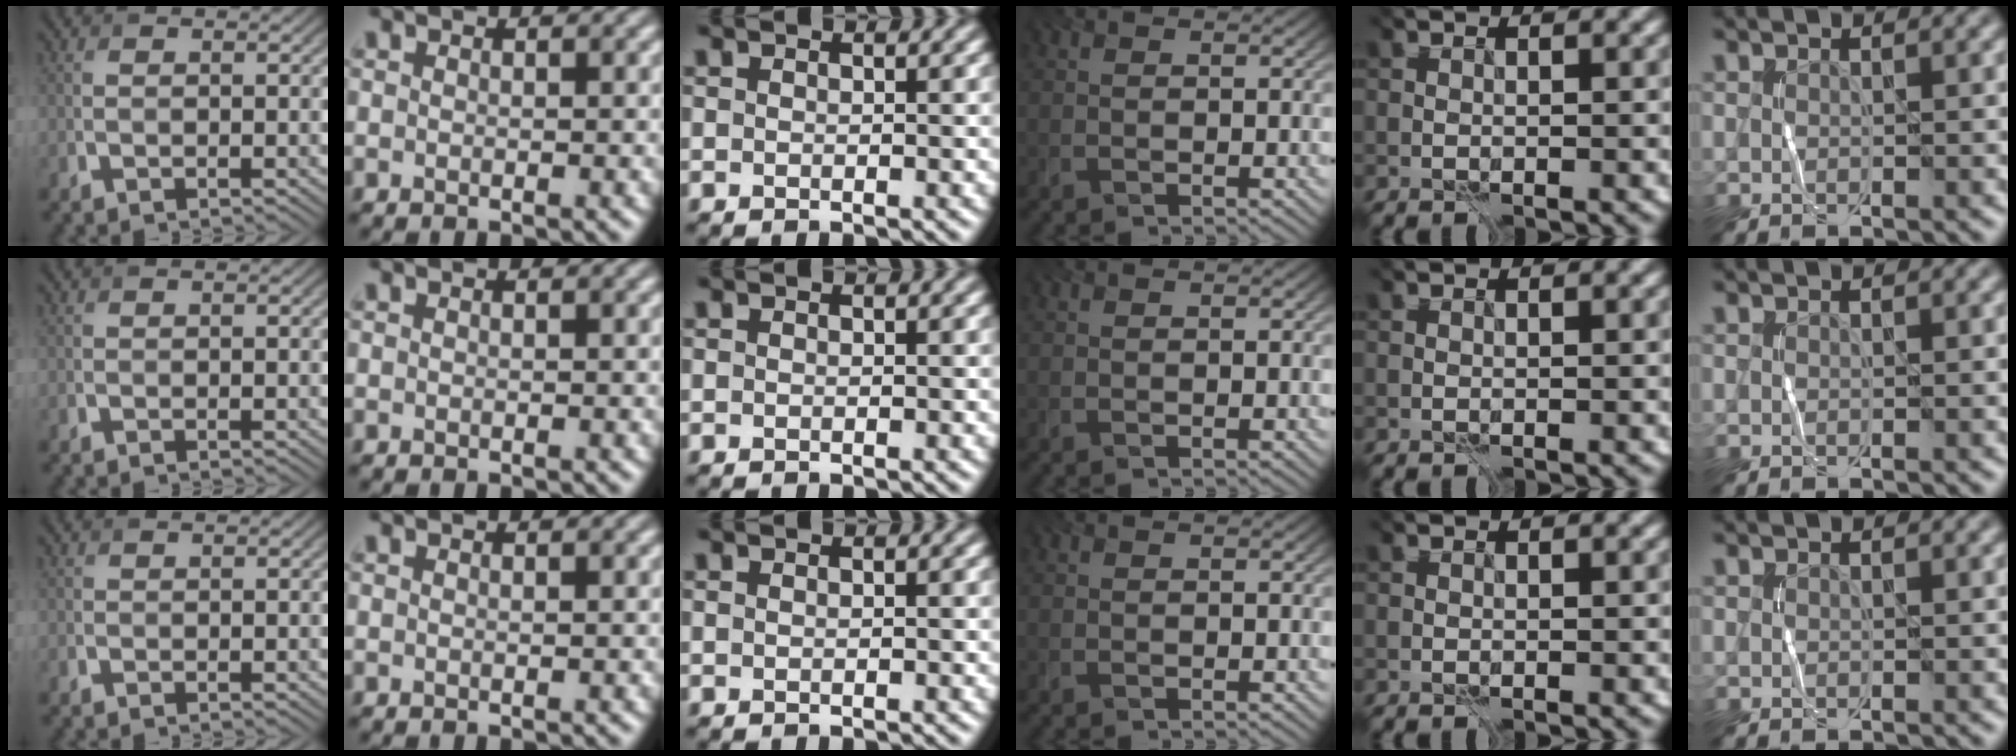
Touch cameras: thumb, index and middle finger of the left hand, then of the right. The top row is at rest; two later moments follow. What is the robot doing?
{"motion": "wrap", "object": "cellophane"}